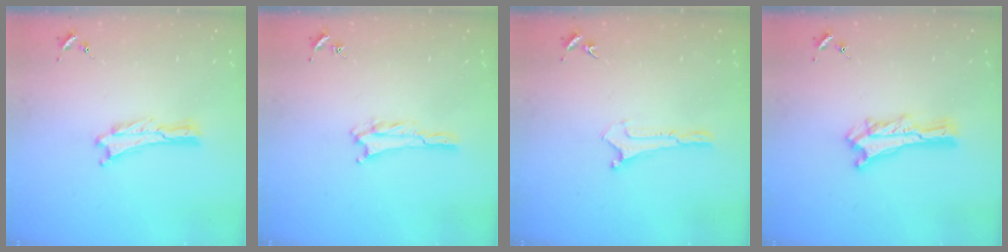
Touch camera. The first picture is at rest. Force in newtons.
{"total": 1.4, "press": 1.4, "slide": 0.2}
{"total": 0.0}
{"total": 1.4, "press": 1.4, "slide": 0.2}